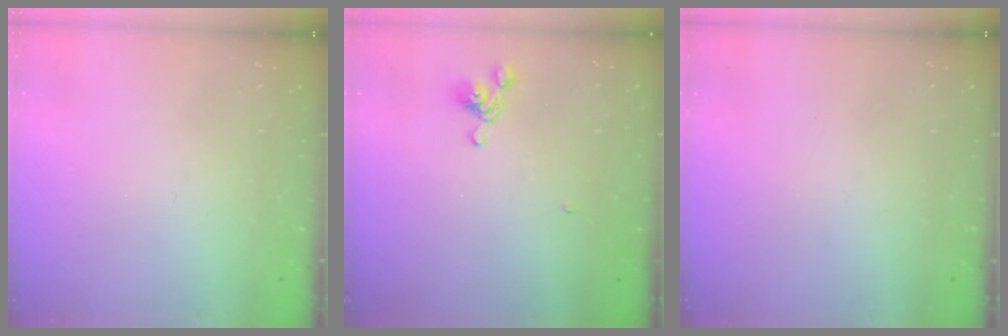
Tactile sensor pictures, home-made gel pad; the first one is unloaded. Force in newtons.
{"total": 5.8, "press": 5.8, "slide": 0.8}
{"total": 0.0}